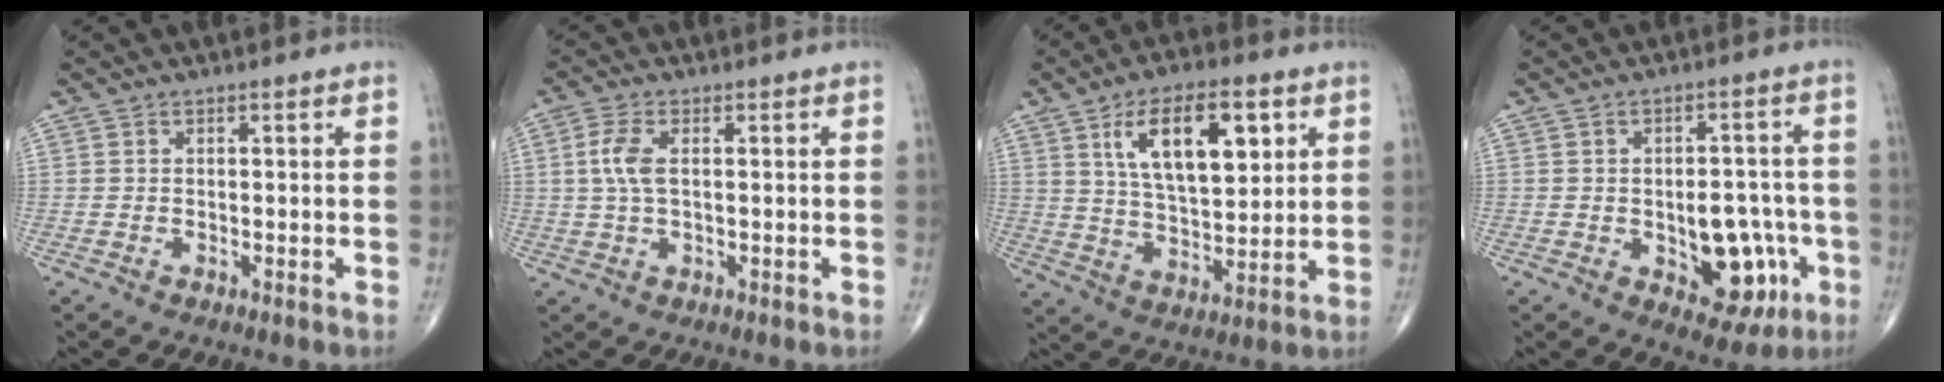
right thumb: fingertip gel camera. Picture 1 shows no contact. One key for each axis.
{"total": 4.8, "fx": 0.8, "fy": 2.1, "fz": 4.2, "tx": -0.109, "ty": 0.006, "tz": 0.015}
{"total": 15.5, "fx": 6.0, "fy": 6.9, "fz": 12.5, "tx": -0.185, "ty": -0.022, "tz": 0.109}
{"total": 12.0, "fx": -3.2, "fy": 7.0, "fz": 9.2, "tx": -0.080, "ty": 0.021, "tz": -0.029}